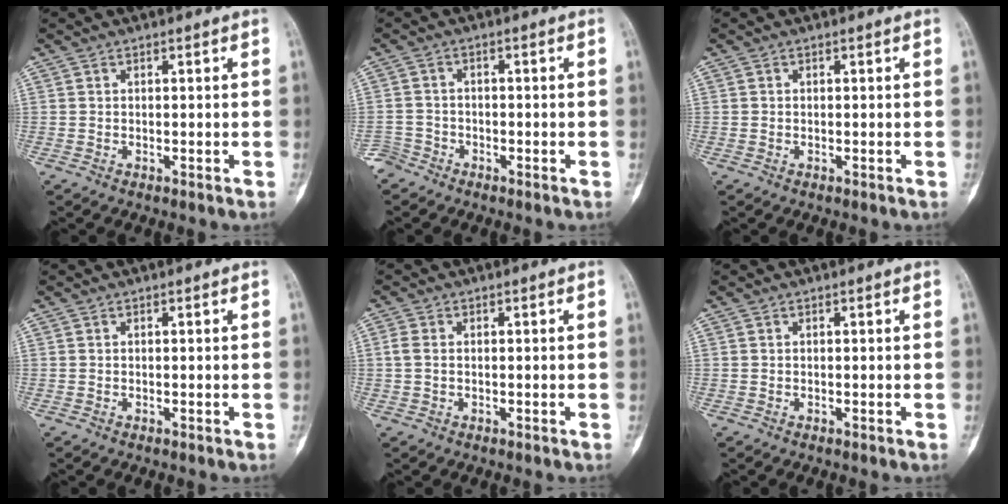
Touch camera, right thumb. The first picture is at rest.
{"total": 2.9, "force": [-2.4, 1.6, -0.5], "torque": [0.021, 0.009, -0.052]}
{"total": 0.0}
{"total": 0.0}
{"total": 2.2, "force": [0.0, 1.5, 1.5], "torque": [-0.041, 0.002, -0.001]}
{"total": 0.0}